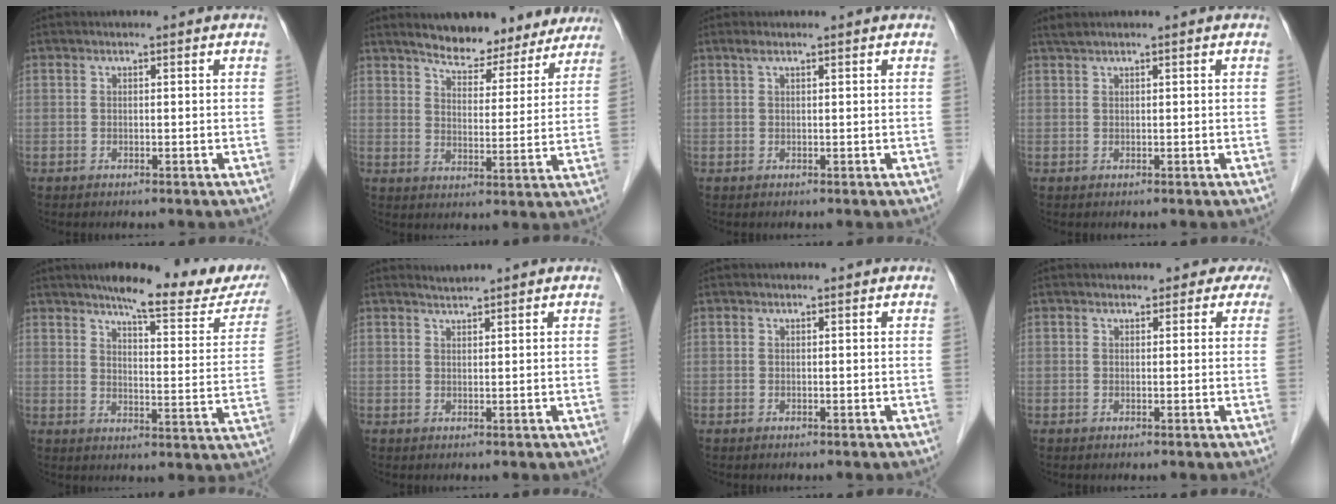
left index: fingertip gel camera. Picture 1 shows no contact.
{"total": 12.9, "force": [11.5, 4.0, 4.4], "torque": [-0.043, 0.003, 0.150]}
{"total": 1.1, "force": [0.8, 0.0, 0.7], "torque": [-0.022, 0.014, 0.019]}
{"total": 1.1, "force": [0.8, -0.1, 0.7], "torque": [-0.018, 0.018, 0.024]}
{"total": 17.4, "force": [14.6, 3.2, 8.9], "torque": [-0.101, -0.019, 0.174]}
{"total": 1.3, "force": [1.2, -0.4, -0.1], "torque": [-0.006, 0.003, 0.026]}
{"total": 0.0}
{"total": 3.3, "force": [2.6, 2.0, 0.4], "torque": [0.019, -0.003, 0.009]}